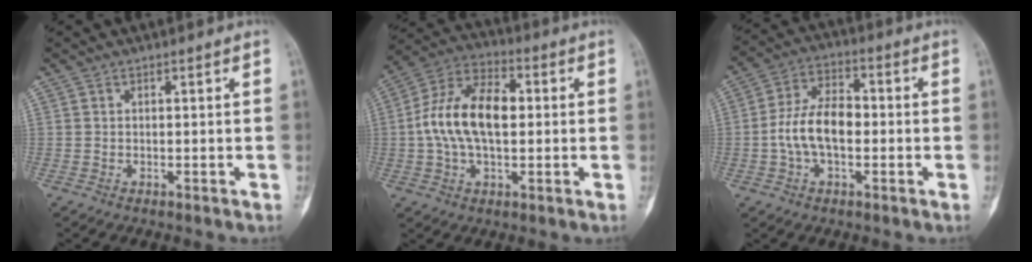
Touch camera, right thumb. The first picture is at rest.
{"total": 14.7, "force": [0.7, 8.4, 12.1], "torque": [-0.221, 0.030, 0.006]}
{"total": 10.4, "force": [-1.3, 6.0, 8.4], "torque": [-0.153, 0.031, -0.031]}